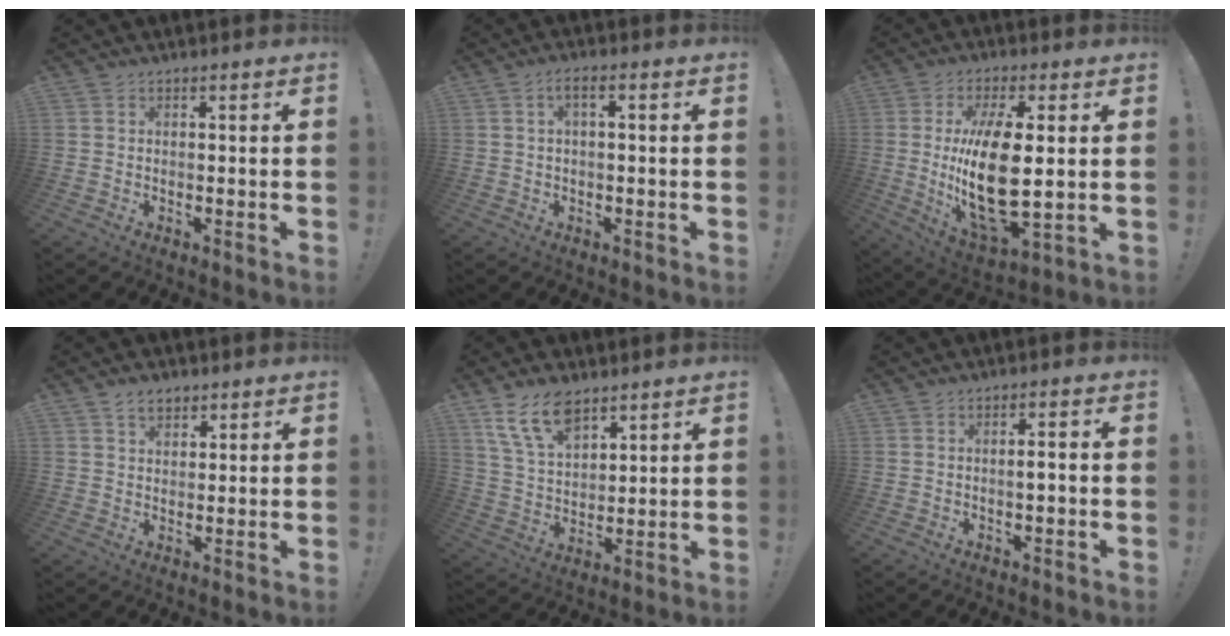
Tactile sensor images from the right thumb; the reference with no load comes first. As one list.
[{"total": 2.9, "force": [-0.1, 0.7, 2.8], "torque": [-0.053, 0.004, -0.002]}, {"total": 19.4, "force": [1.2, 8.2, 17.5], "torque": [-0.342, -0.027, 0.018]}, {"total": 4.5, "force": [2.9, 2.8, 2.0], "torque": [-0.026, -0.009, 0.051]}, {"total": 12.2, "force": [8.4, 6.0, 6.5], "torque": [-0.128, -0.038, 0.163]}, {"total": 2.0, "force": [-0.6, 0.2, 2.0], "torque": [-0.028, 0.000, -0.013]}]